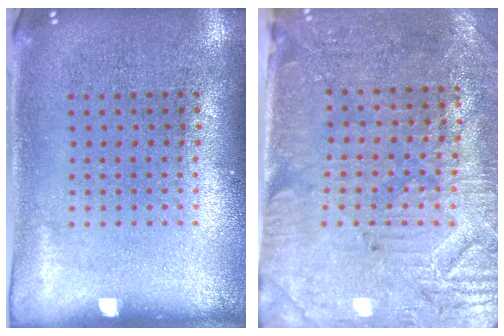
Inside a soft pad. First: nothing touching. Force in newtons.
{"total": 3.2, "press": 2.9, "slide": 1.4}